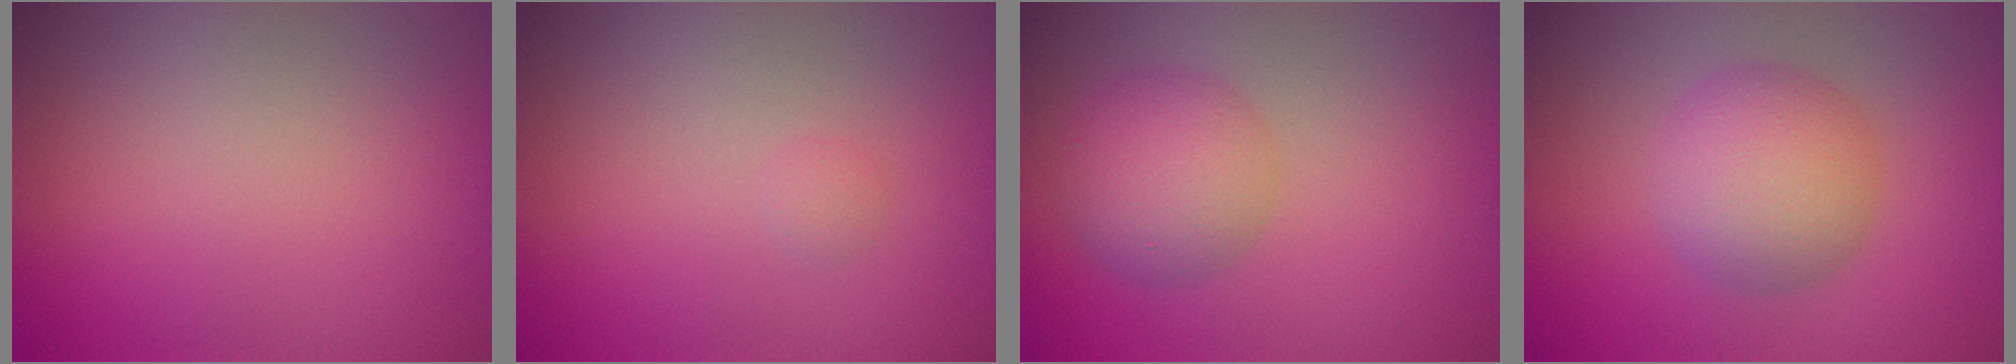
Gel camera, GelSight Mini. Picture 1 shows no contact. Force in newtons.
{"total": 0.6, "press": 0.6, "slide": 0.1}
{"total": 4.5, "press": 4.5, "slide": 0.1}
{"total": 5.6, "press": 5.6, "slide": 0.1}